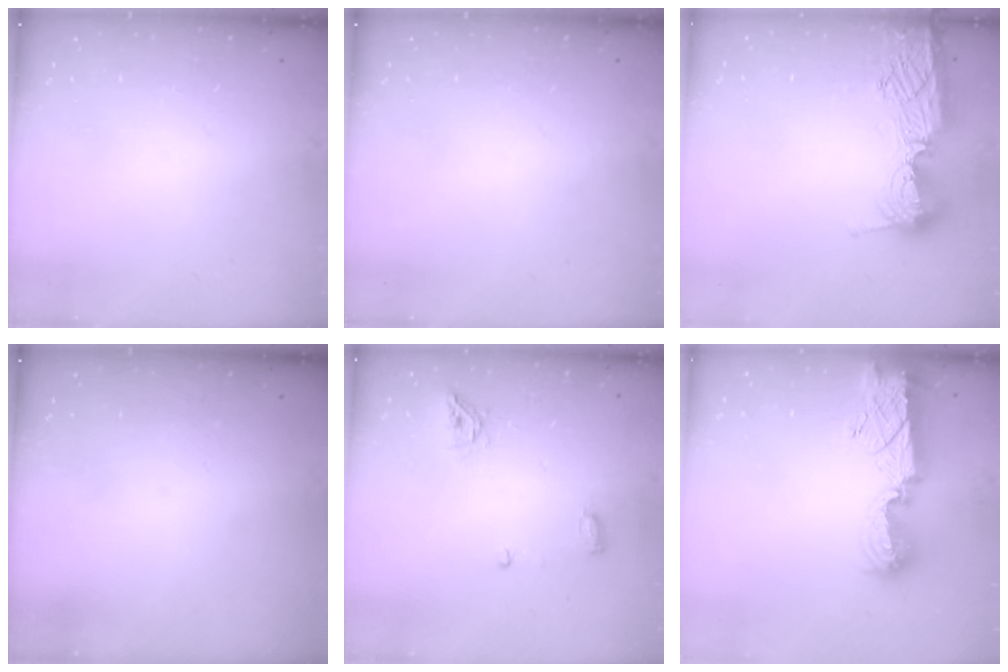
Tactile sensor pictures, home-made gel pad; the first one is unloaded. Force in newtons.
{"total": 0.0}
{"total": 12.7, "press": 12.6, "slide": 1.2}
{"total": 0.0}
{"total": 5.8, "press": 5.7, "slide": 0.9}
{"total": 12.3, "press": 12.3, "slide": 0.8}